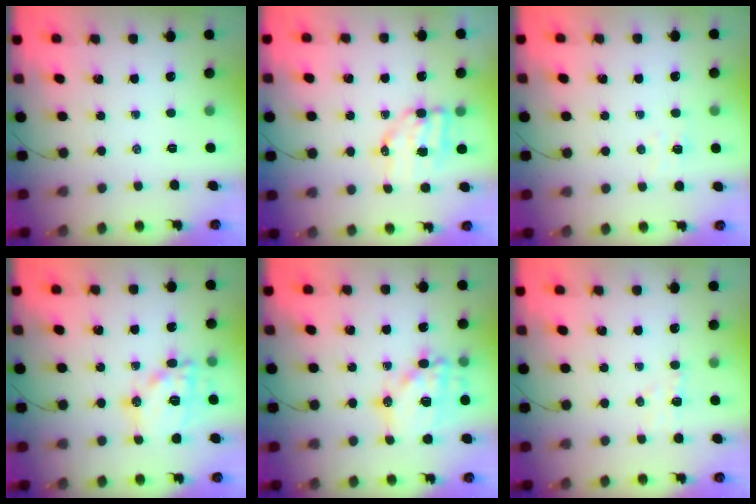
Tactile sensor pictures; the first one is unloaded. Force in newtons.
{"total": 7.7, "press": 7.6, "slide": 1.1}
{"total": 4.0, "press": 3.9, "slide": 0.9}
{"total": 15.6, "press": 15.5, "slide": 1.5}
{"total": 16.0, "press": 15.8, "slide": 2.9}
{"total": 4.9, "press": 4.7, "slide": 1.3}